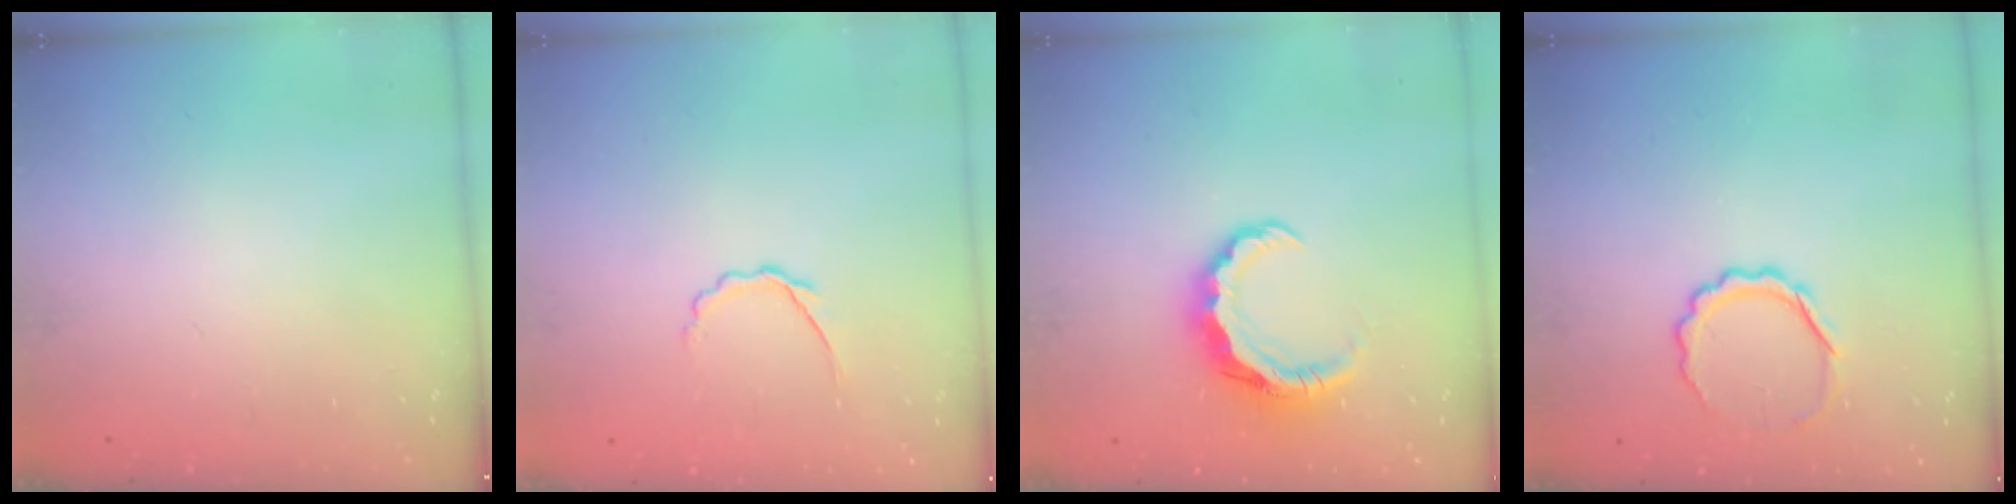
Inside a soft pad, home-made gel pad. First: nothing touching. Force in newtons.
{"total": 2.8, "press": 2.7, "slide": 0.9}
{"total": 7.8, "press": 7.7, "slide": 1.0}
{"total": 6.6, "press": 6.5, "slide": 0.8}